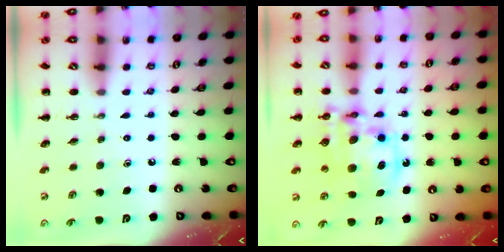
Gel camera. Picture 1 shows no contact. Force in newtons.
{"total": 14.3, "press": 13.8, "slide": 3.4}